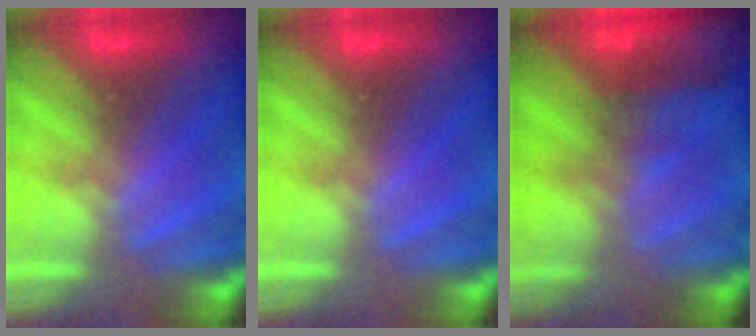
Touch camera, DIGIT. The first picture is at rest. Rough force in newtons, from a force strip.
{"total": 0.0}
{"total": 9.3}